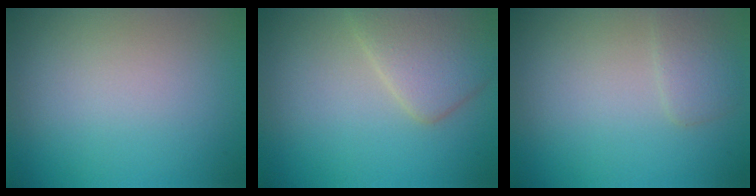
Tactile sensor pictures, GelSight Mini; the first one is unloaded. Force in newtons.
{"total": 4.2, "press": 4.2, "slide": 0.3}
{"total": 1.7, "press": 1.7, "slide": 0.1}